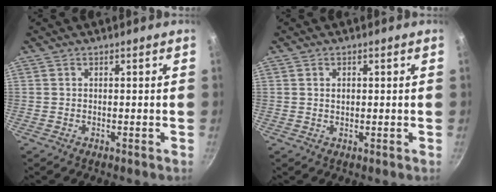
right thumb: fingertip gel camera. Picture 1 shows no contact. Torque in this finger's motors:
{"motor_torque": [-0.51, 0.43, 0.10, -0.02, 0.04]}